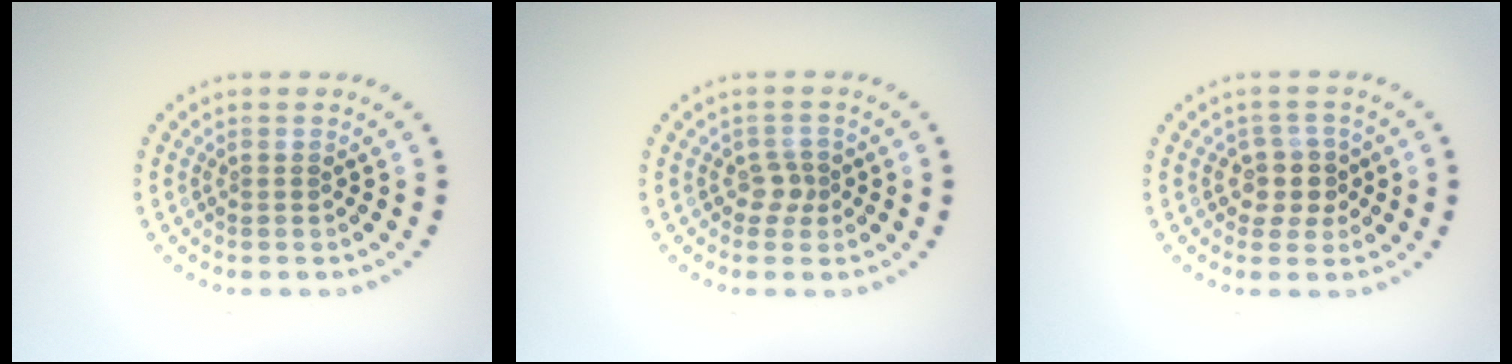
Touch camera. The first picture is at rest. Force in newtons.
{"total": 1.6, "press": 1.3, "slide": 0.9}
{"total": 2.6, "press": 2.2, "slide": 1.4}